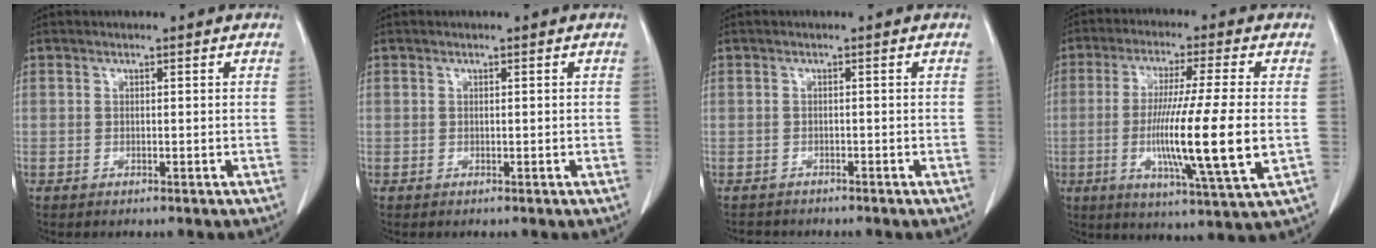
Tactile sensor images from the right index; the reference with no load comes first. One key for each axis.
{"total": 0.0}
{"total": 1.6, "fx": -1.4, "fy": 0.7, "fz": -0.3, "tx": -0.004, "ty": -0.001, "tz": -0.025}
{"total": 14.5, "fx": -2.1, "fy": -0.4, "fz": 14.4, "tx": -0.263, "ty": -0.026, "tz": -0.042}